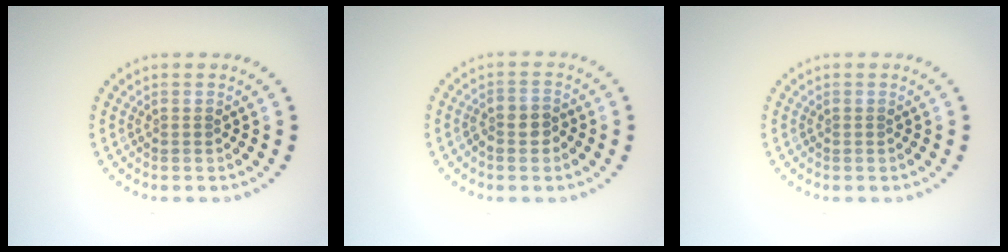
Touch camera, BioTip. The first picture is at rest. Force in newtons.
{"total": 2.1, "press": 1.9, "slide": 0.9}
{"total": 0.0}